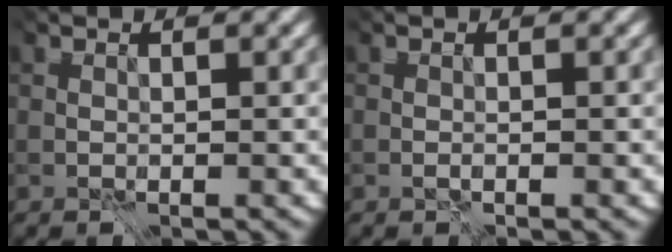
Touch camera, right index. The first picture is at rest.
{"total": 0.8, "force": [-0.7, -0.4, -0.1], "torque": [0.007, 0.005, -0.025]}